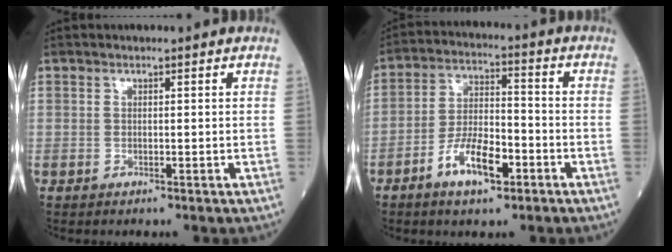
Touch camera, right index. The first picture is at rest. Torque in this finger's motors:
{"motor_torque": [0.19, -0.19, 0.15, 0.07]}